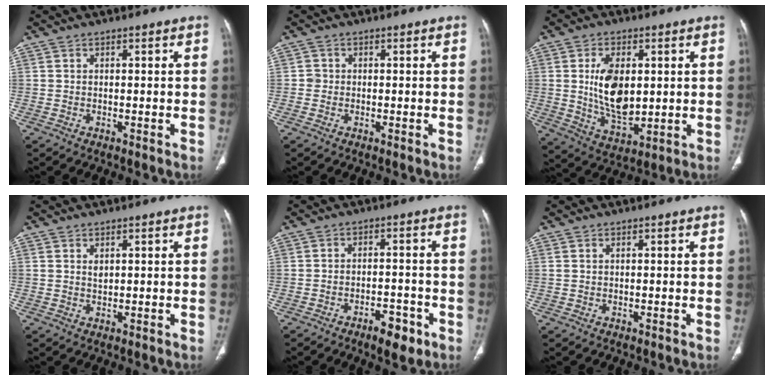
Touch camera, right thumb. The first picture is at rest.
{"total": 1.1, "force": [-0.1, 1.1, 0.2], "torque": [0.004, 0.004, -0.002]}
{"total": 12.3, "force": [1.6, 7.0, 10.0], "torque": [-0.162, -0.018, 0.040]}
{"total": 1.3, "force": [0.6, 0.7, 0.9], "torque": [-0.012, -0.003, 0.015]}
{"total": 5.9, "force": [-3.5, 2.5, 4.1], "torque": [-0.050, 0.020, -0.048]}
{"total": 0.5, "force": [0.2, 0.3, 0.4], "torque": [-0.012, 0.010, 0.008]}